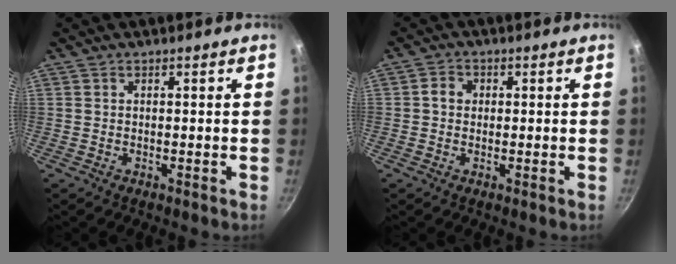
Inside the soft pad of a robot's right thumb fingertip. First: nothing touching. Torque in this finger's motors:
{"motor_torque": [1.57, 1.81, 0.83, -0.33, 0.14]}